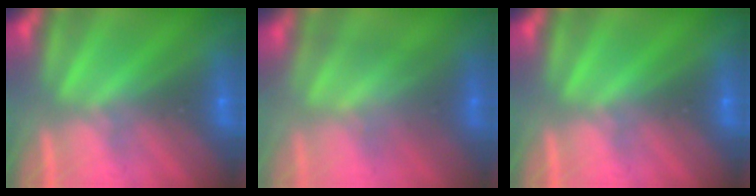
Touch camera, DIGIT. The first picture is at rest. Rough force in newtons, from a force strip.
{"total": 3.4}
{"total": 0.0}